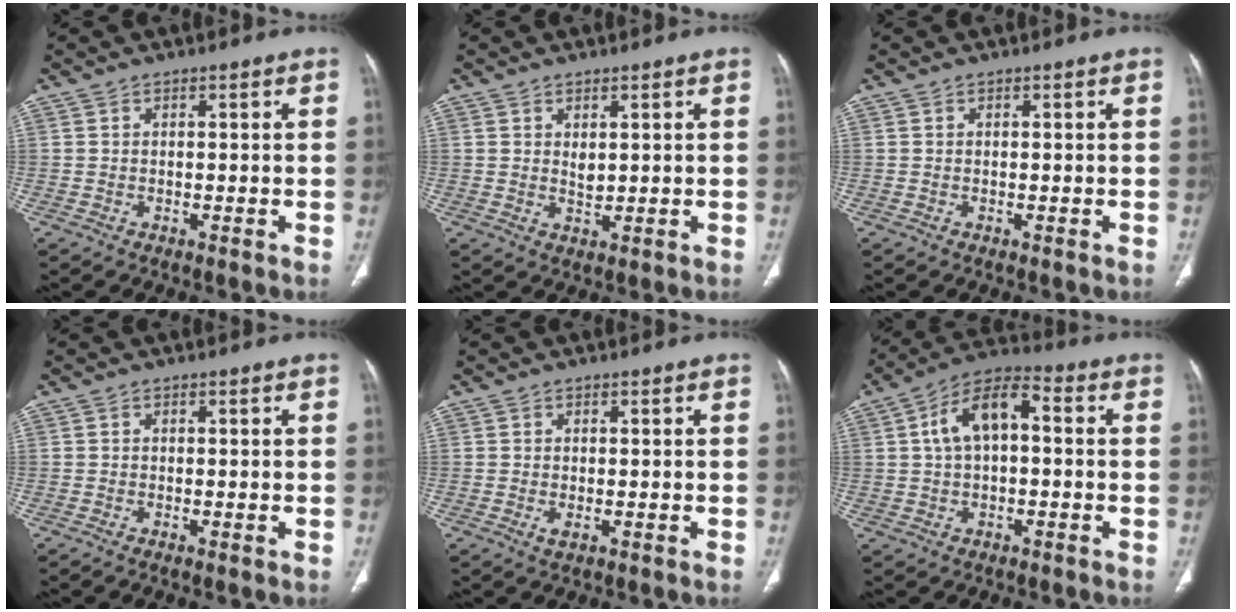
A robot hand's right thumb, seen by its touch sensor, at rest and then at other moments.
{"total": 2.1, "force": [0.8, 1.0, 1.6], "torque": [-0.024, -0.010, 0.019]}
{"total": 0.0}
{"total": 0.7, "force": [-0.3, 0.2, 0.6], "torque": [-0.015, -0.002, -0.008]}
{"total": 1.5, "force": [-0.5, 0.7, 1.3], "torque": [-0.027, -0.003, -0.007]}
{"total": 10.4, "force": [1.3, 5.6, 8.7], "torque": [-0.155, 0.033, 0.010]}